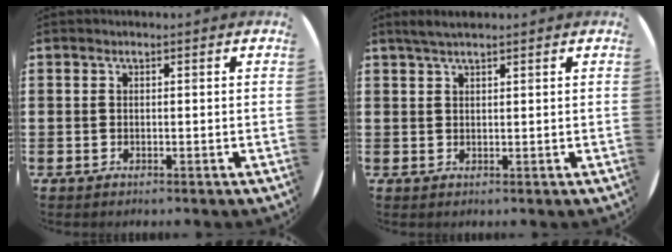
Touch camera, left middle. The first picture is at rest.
{"total": 2.0, "force": [1.7, 0.2, 1.1], "torque": [-0.023, 0.003, 0.030]}